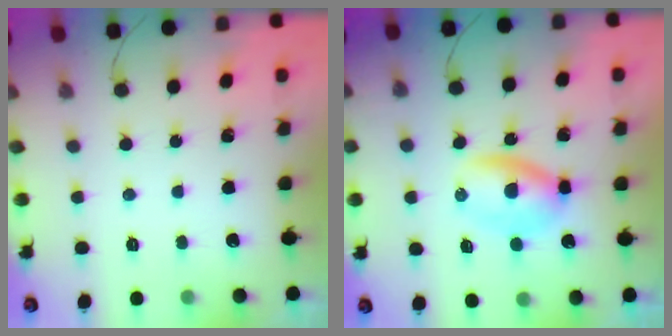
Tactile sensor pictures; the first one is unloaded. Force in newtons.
{"total": 4.5, "press": 4.4, "slide": 1.0}